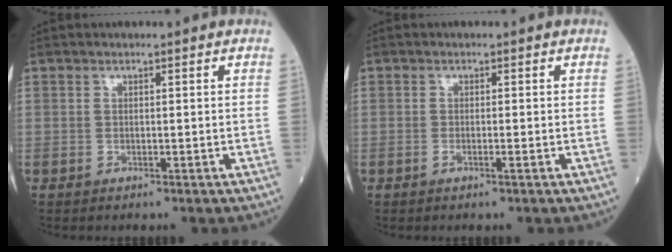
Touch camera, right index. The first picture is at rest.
{"total": 0.7, "force": [-0.2, -0.1, 0.6], "torque": [-0.016, 0.000, -0.001]}